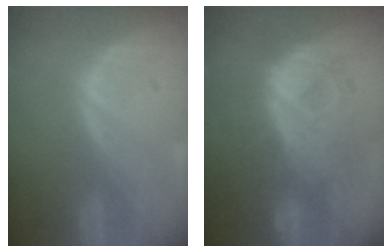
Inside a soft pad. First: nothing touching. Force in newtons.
{"total": 9.8, "press": 9.8, "slide": 0.6}